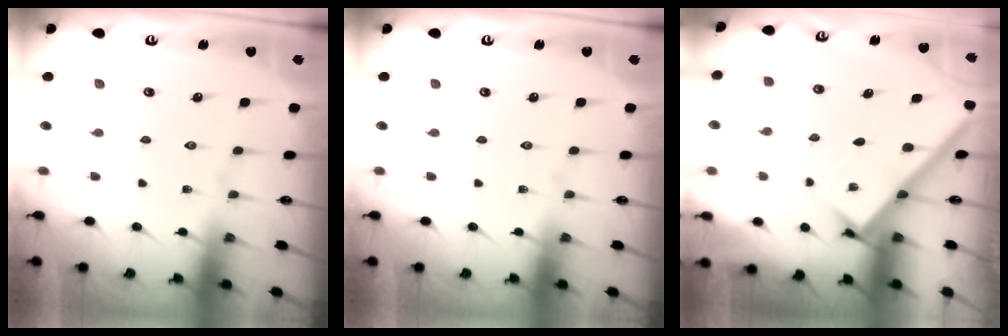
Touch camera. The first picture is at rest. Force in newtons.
{"total": 0.0}
{"total": 2.7, "press": 2.7, "slide": 0.3}